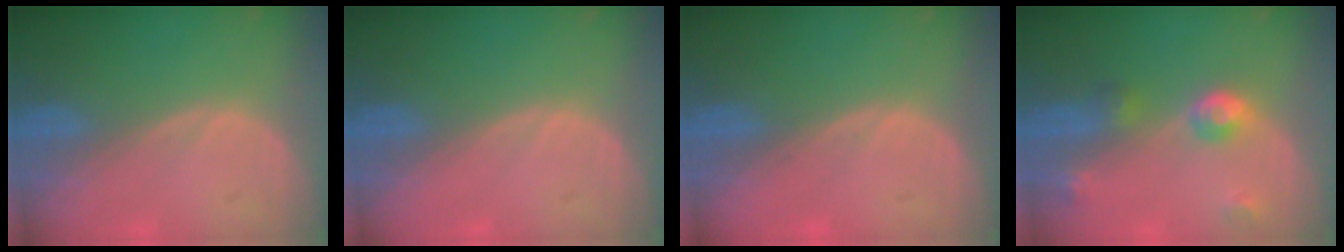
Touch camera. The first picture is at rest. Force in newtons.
{"total": 0.0}
{"total": 0.5, "press": 0.1, "slide": 0.5}
{"total": 4.8, "press": 4.4, "slide": 2.0}